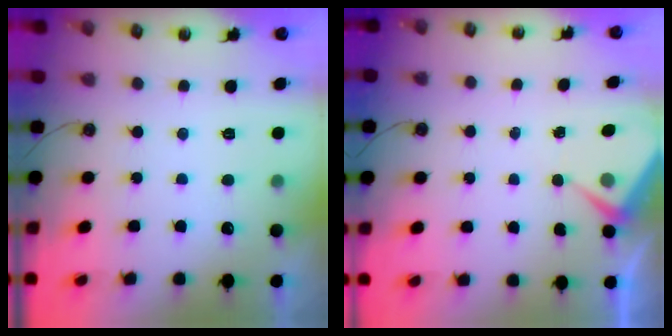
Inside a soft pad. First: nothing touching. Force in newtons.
{"total": 4.1, "press": 4.0, "slide": 0.5}